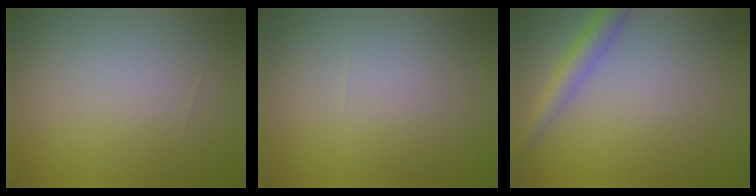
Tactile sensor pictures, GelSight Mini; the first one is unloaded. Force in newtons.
{"total": 0.0}
{"total": 2.9, "press": 2.9, "slide": 0.2}